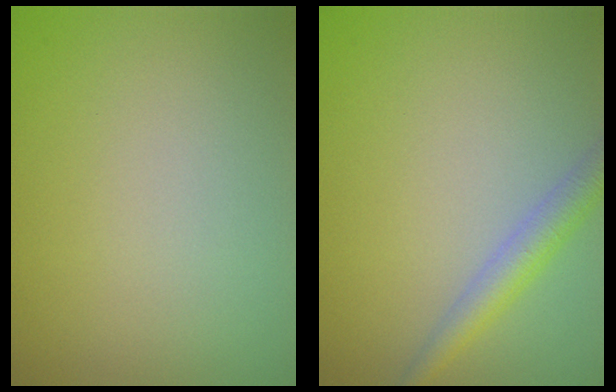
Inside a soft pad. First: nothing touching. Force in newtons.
{"total": 2.8, "press": 2.8, "slide": 0.2}